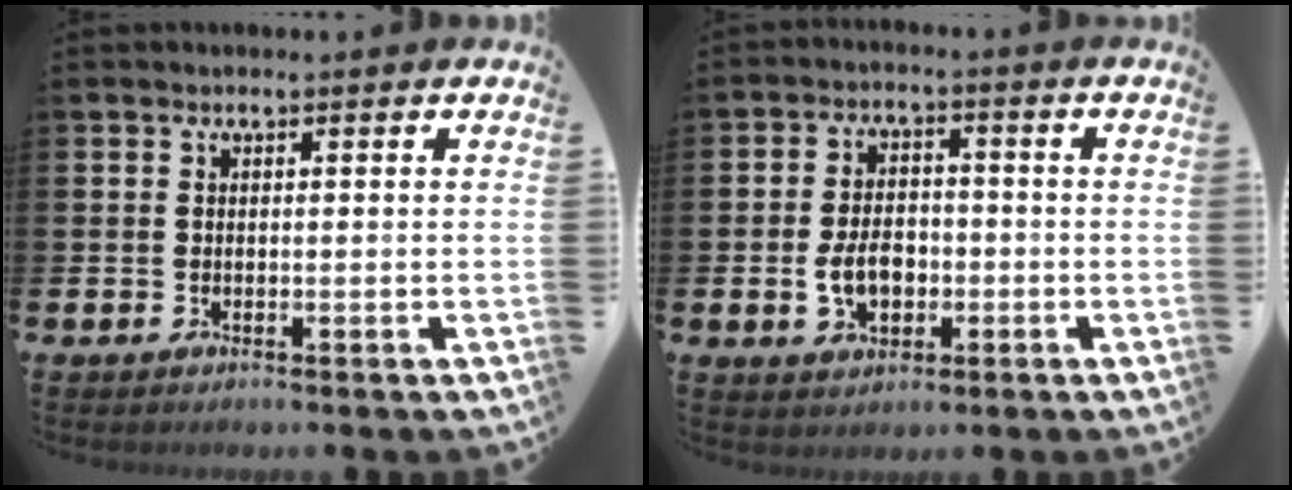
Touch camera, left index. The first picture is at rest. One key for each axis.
{"total": 5.2, "fx": -1.2, "fy": 3.5, "fz": 3.7, "tx": -0.055, "ty": 0.004, "tz": -0.025}